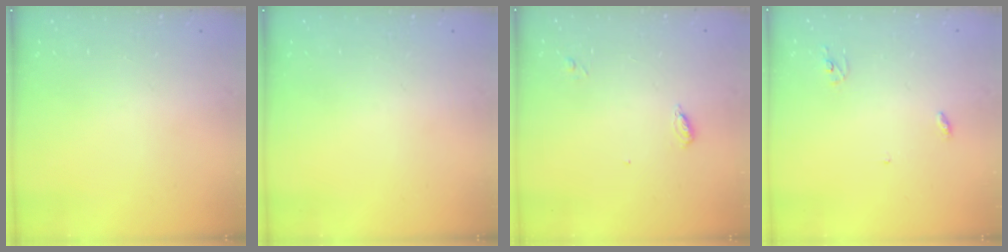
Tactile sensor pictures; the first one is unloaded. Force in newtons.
{"total": 0.0}
{"total": 4.0, "press": 4.0, "slide": 0.4}
{"total": 2.8, "press": 2.8, "slide": 0.2}